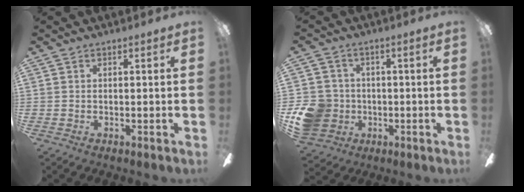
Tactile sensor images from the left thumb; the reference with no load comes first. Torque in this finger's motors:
{"motor_torque": [-0.27, 0.38, 0.08, -0.07, 0.03]}